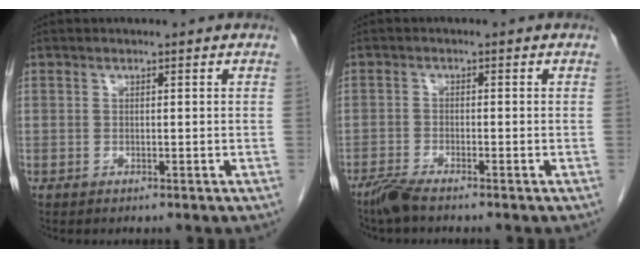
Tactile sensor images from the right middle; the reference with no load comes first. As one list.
[{"total": 2.9, "force": [-2.5, 0.1, 1.5], "torque": [-0.040, -0.008, -0.053]}]